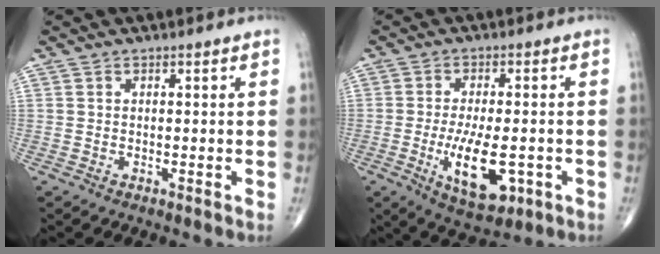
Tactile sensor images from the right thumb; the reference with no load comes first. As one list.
[{"total": 11.0, "force": [-3.0, 4.6, 9.5], "torque": [-0.153, -0.008, -0.039]}]